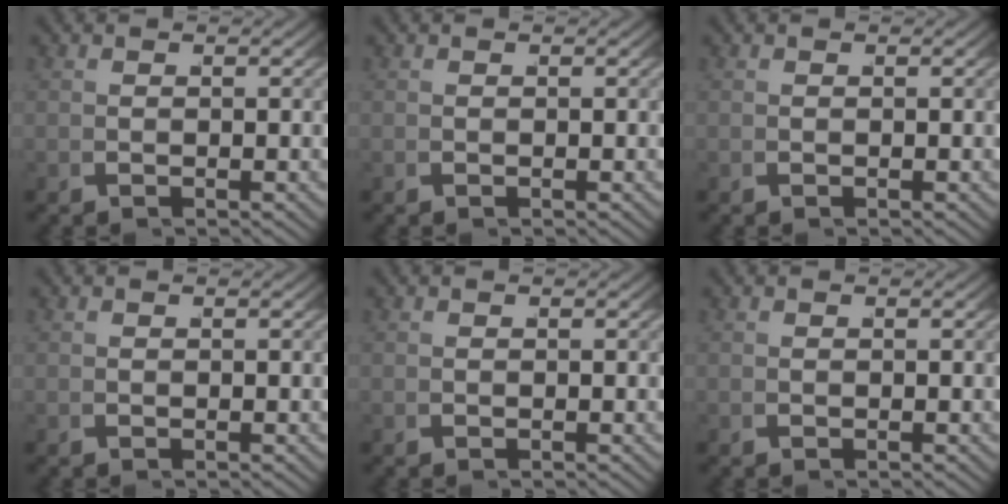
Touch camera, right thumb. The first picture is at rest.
{"total": 0.0}
{"total": 0.0}
{"total": 0.0}
{"total": 0.0}
{"total": 0.0}